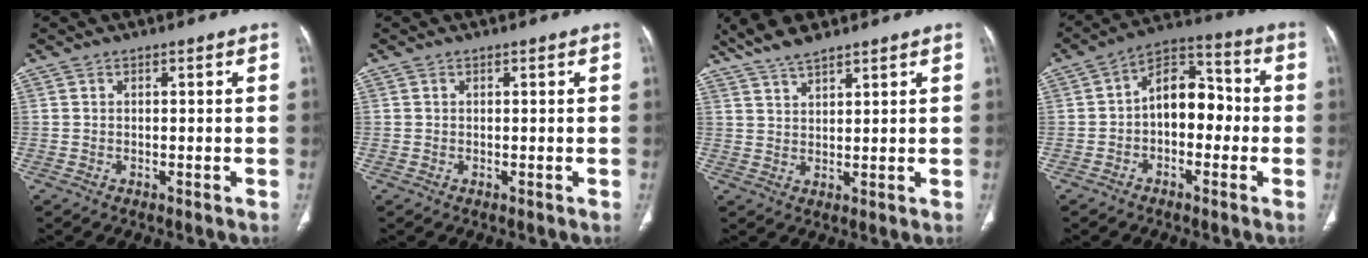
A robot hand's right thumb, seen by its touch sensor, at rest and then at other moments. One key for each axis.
{"total": 0.0}
{"total": 6.7, "fx": 5.5, "fy": 1.7, "fz": 3.5, "tx": -0.065, "ty": -0.011, "tz": 0.108}
{"total": 10.5, "fx": -1.1, "fy": 6.8, "fz": 7.9, "tx": -0.083, "ty": 0.040, "tz": -0.036}